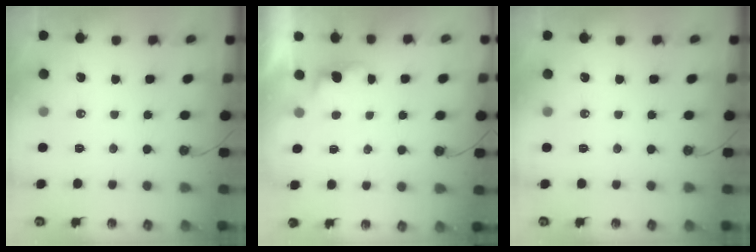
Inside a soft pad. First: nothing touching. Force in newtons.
{"total": 1.1, "press": 0.8, "slide": 0.7}
{"total": 0.0}